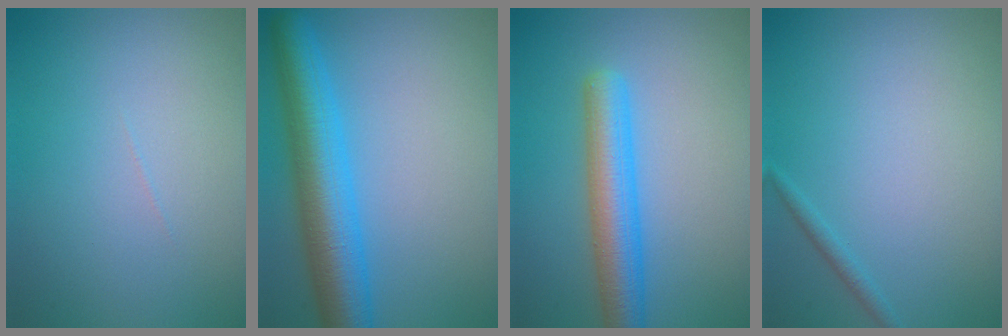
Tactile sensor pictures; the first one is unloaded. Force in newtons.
{"total": 7.7, "press": 7.7, "slide": 0.3}
{"total": 5.1, "press": 5.1, "slide": 0.2}
{"total": 0.9, "press": 0.9, "slide": 0.1}